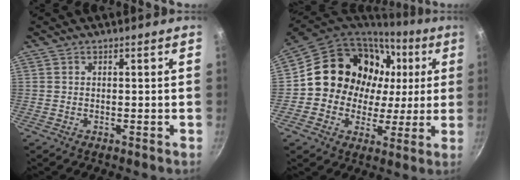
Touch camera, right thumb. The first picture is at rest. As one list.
[{"total": 19.5, "force": [3.4, 16.8, 9.2], "torque": [-0.134, 0.031, 0.058]}]